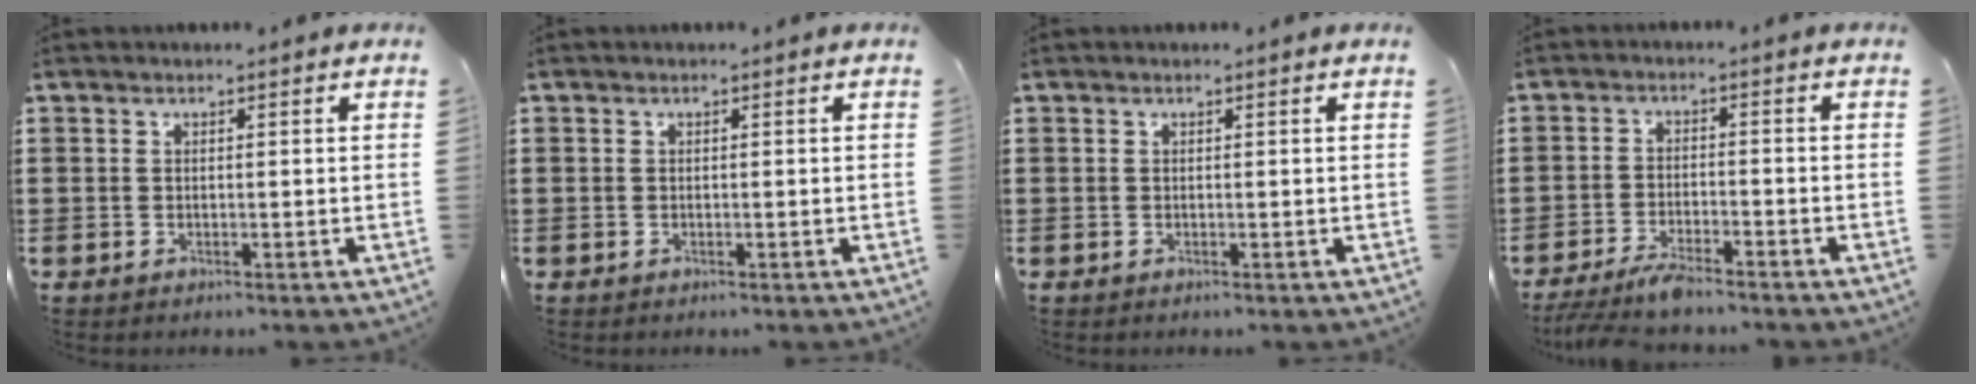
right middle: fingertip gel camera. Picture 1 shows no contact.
{"total": 0.0}
{"total": 0.0}
{"total": 4.2, "force": [-3.7, 0.3, 1.9], "torque": [-0.053, -0.013, -0.076]}